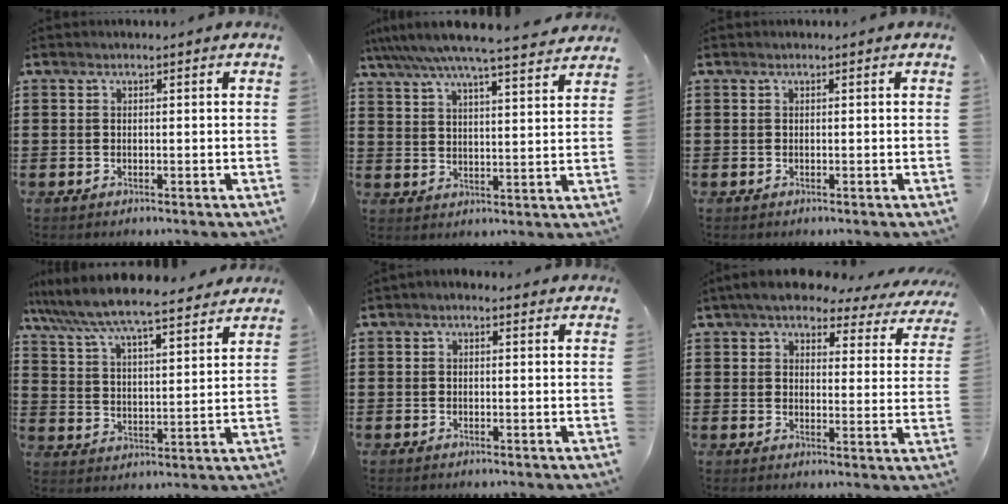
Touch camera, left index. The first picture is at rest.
{"total": 6.6, "force": [5.8, -0.3, 3.0], "torque": [-0.080, -0.034, 0.099]}
{"total": 0.0}
{"total": 7.0, "force": [6.6, 0.0, 2.4], "torque": [-0.076, -0.042, 0.110]}
{"total": 0.8, "force": [-0.1, 0.6, 0.6], "torque": [-0.013, 0.005, -0.002]}
{"total": 5.9, "force": [5.2, 1.4, 2.4], "torque": [-0.063, -0.023, 0.089]}